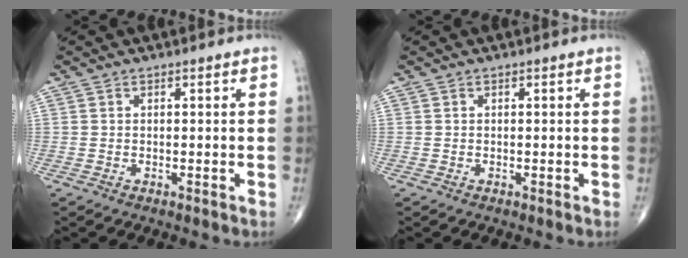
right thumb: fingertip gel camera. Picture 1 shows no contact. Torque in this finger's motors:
{"motor_torque": [-0.02, 0.02, -0.02, -0.02, 0.01]}